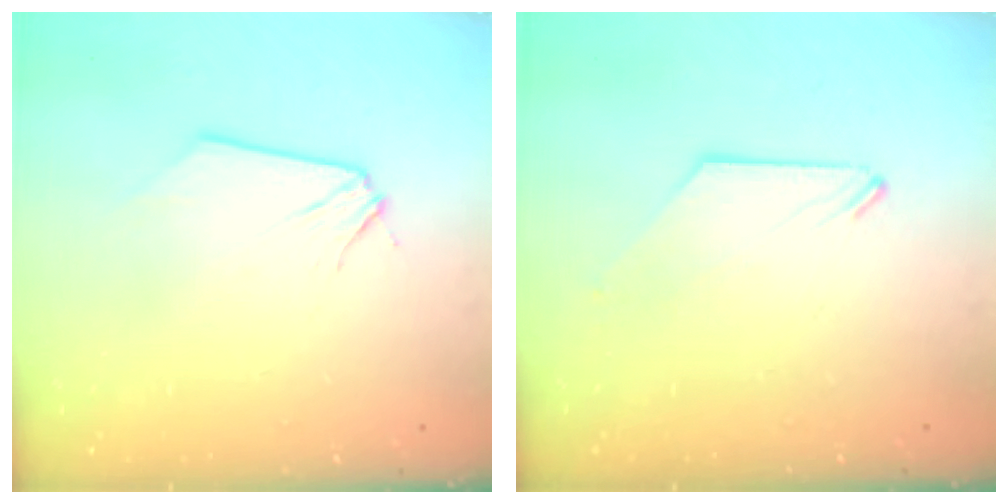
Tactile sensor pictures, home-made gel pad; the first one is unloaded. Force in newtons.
{"total": 0.7, "press": 0.7, "slide": 0.1}